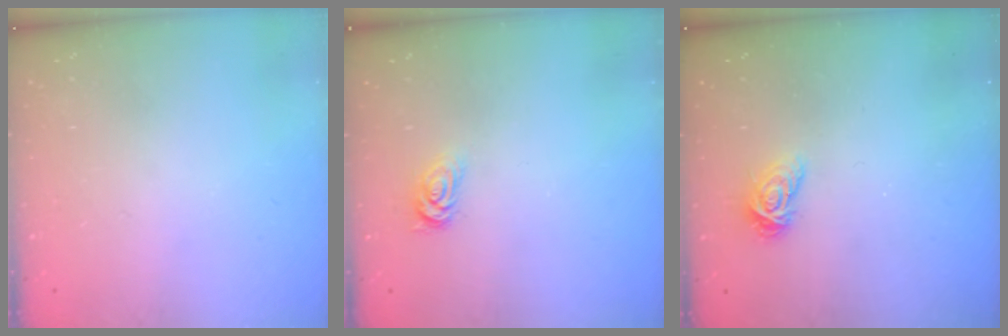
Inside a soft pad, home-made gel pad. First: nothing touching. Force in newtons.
{"total": 1.8, "press": 1.8, "slide": 0.3}
{"total": 5.6, "press": 5.6, "slide": 0.1}